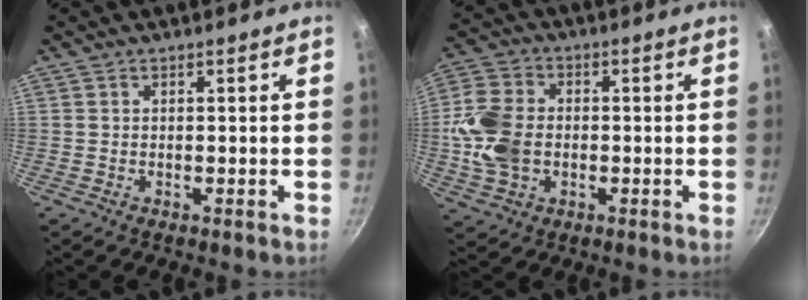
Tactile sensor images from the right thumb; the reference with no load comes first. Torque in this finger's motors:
{"motor_torque": [1.06, 2.52, 1.30, -0.30, 0.15]}